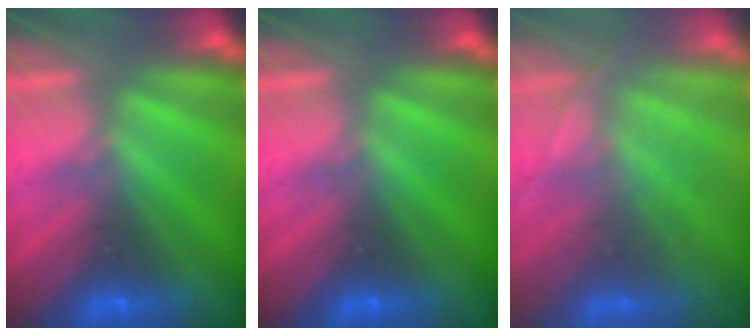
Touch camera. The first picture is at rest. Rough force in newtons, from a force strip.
{"total": 0.0}
{"total": 1.9}